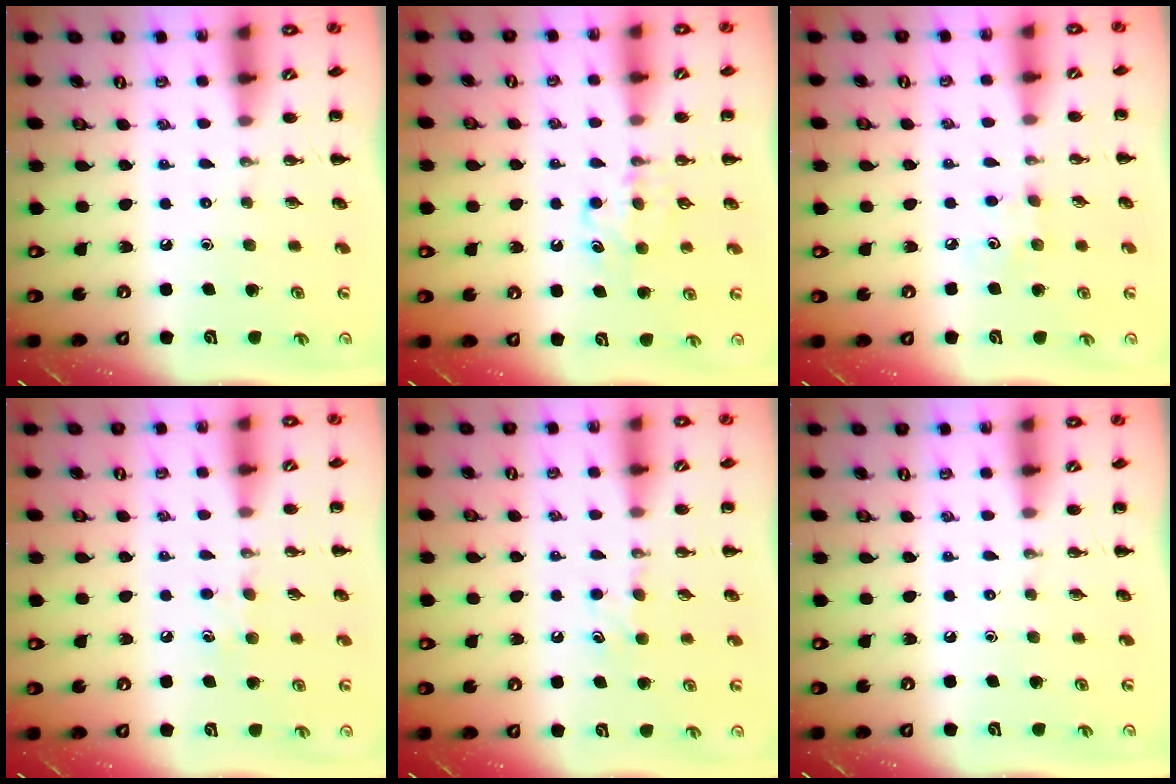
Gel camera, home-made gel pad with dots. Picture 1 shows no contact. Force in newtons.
{"total": 6.7, "press": 6.5, "slide": 1.7}
{"total": 3.7, "press": 3.6, "slide": 0.9}
{"total": 5.5, "press": 5.3, "slide": 1.4}
{"total": 5.0, "press": 4.8, "slide": 1.4}
{"total": 0.0}